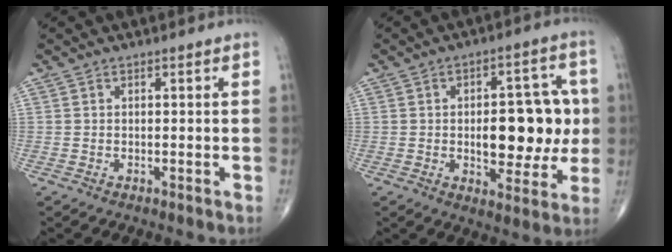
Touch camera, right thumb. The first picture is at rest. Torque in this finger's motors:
{"motor_torque": [0.44, 0.54, 0.30, 0.24, 0.04]}